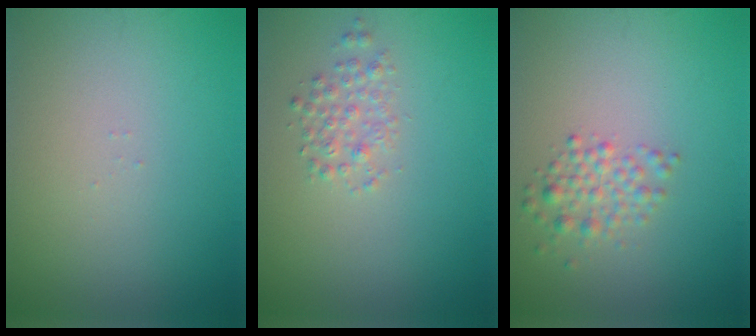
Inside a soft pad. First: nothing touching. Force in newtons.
{"total": 1.6, "press": 1.6, "slide": 0.0}
{"total": 2.1, "press": 2.1, "slide": 0.0}